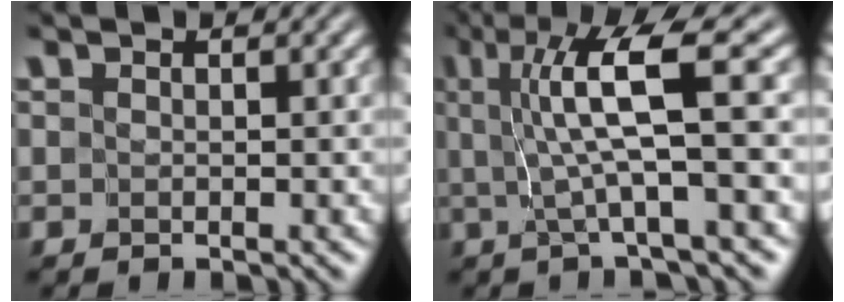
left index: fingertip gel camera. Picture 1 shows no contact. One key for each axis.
{"total": 6.9, "fx": 1.1, "fy": 1.0, "fz": 6.7, "tx": -0.116, "ty": 0.006, "tz": 0.018}